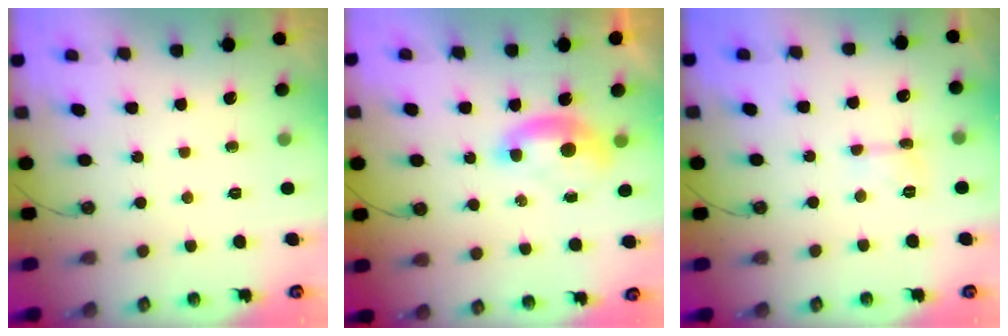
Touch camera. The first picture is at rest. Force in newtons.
{"total": 1.3, "press": 1.2, "slide": 0.5}
{"total": 3.1, "press": 3.0, "slide": 0.6}